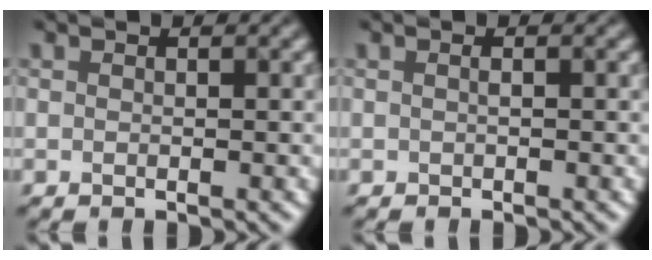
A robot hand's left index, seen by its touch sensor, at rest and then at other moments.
{"total": 0.0}